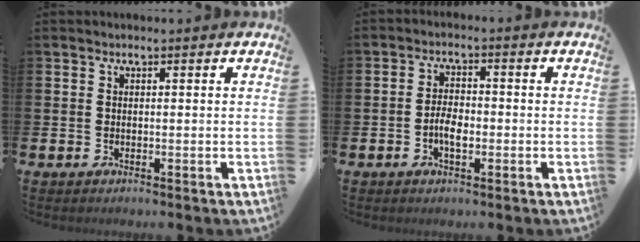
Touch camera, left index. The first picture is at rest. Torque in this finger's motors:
{"motor_torque": [0.37, -0.05, 0.11, 0.13]}